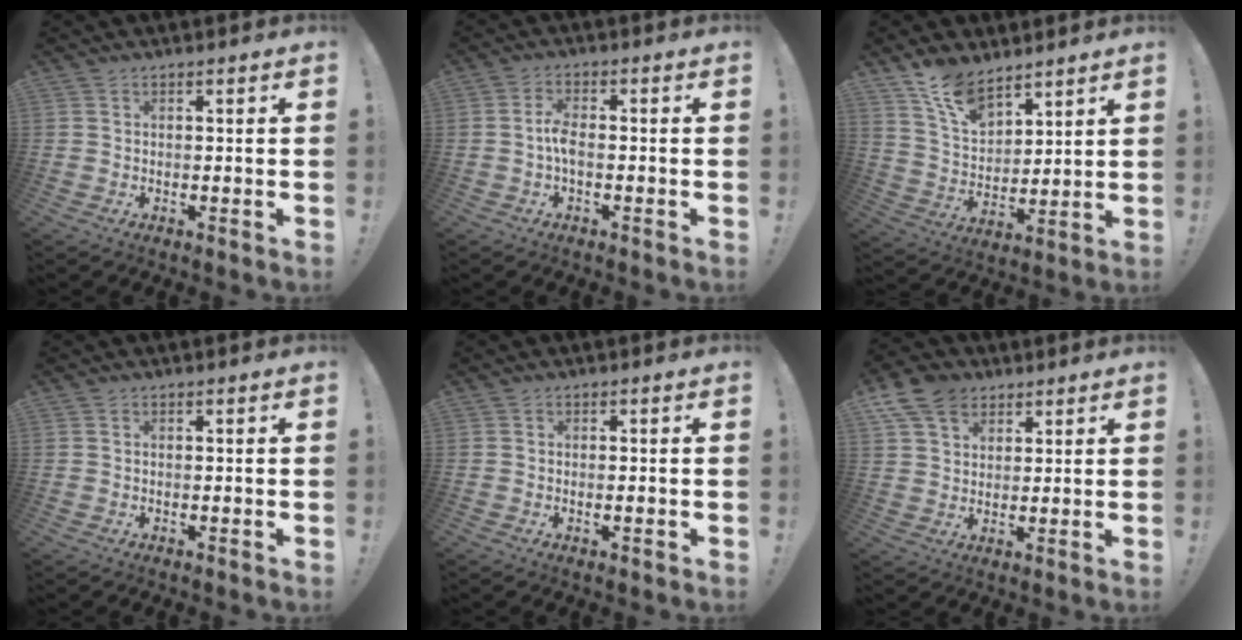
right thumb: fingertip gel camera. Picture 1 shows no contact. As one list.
[{"total": 4.6, "force": [-1.0, 1.9, 4.1], "torque": [-0.088, 0.003, -0.019]}, {"total": 11.2, "force": [9.2, 4.9, 4.2], "torque": [-0.089, -0.061, 0.176]}, {"total": 0.0}, {"total": 1.1, "force": [-0.2, -0.1, 1.0], "torque": [-0.015, -0.003, -0.004]}, {"total": 10.8, "force": [6.0, 7.6, 4.7], "torque": [-0.080, -0.023, 0.120]}]